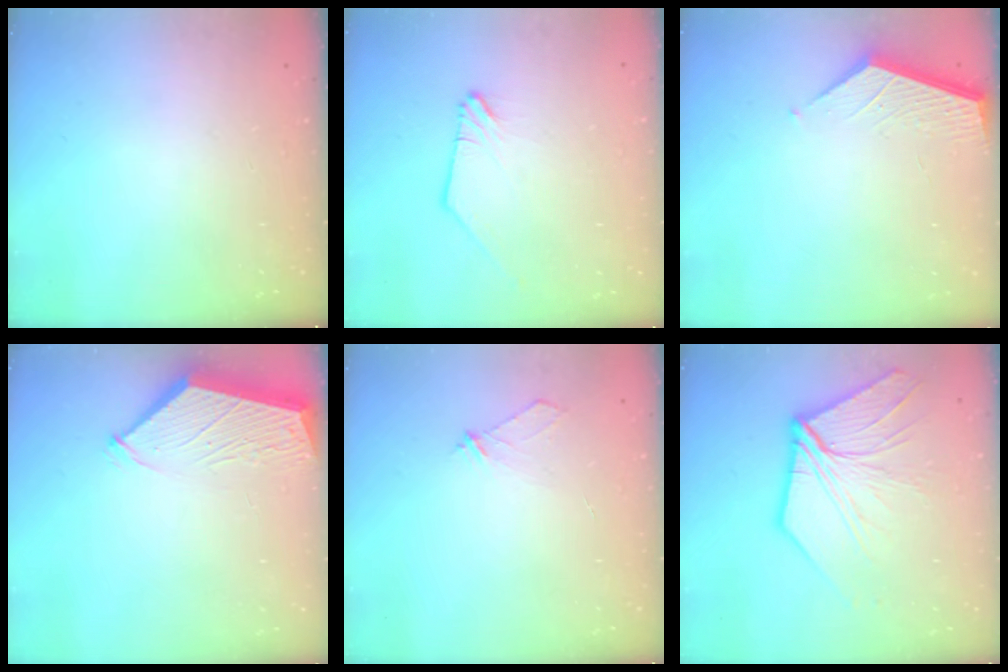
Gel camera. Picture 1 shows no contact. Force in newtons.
{"total": 0.0}
{"total": 2.2, "press": 2.2, "slide": 0.2}
{"total": 3.0, "press": 3.0, "slide": 0.4}
{"total": 3.6, "press": 3.6, "slide": 0.4}
{"total": 12.8, "press": 12.6, "slide": 2.3}